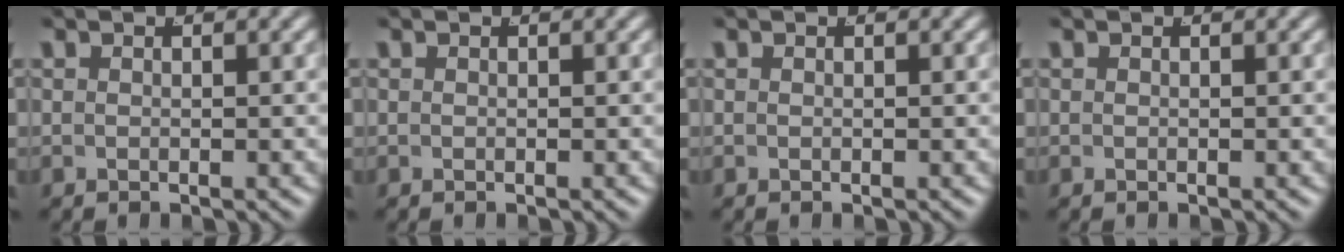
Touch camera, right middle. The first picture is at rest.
{"total": 0.0}
{"total": 0.0}
{"total": 0.0}